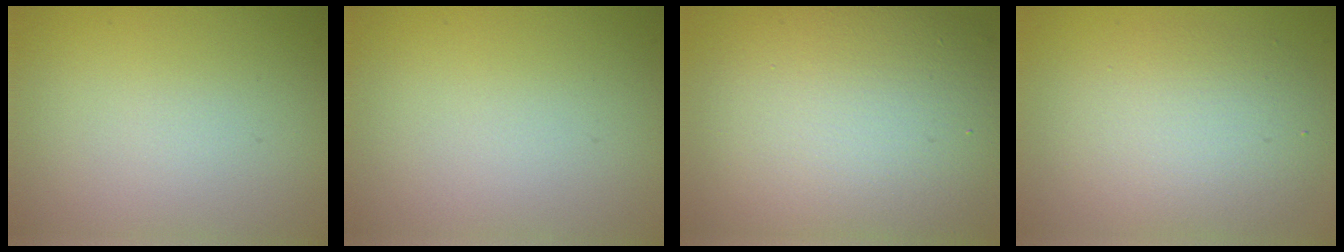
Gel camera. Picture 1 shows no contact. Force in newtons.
{"total": 0.0}
{"total": 12.0, "press": 12.0, "slide": 0.8}
{"total": 4.9, "press": 4.9, "slide": 0.2}